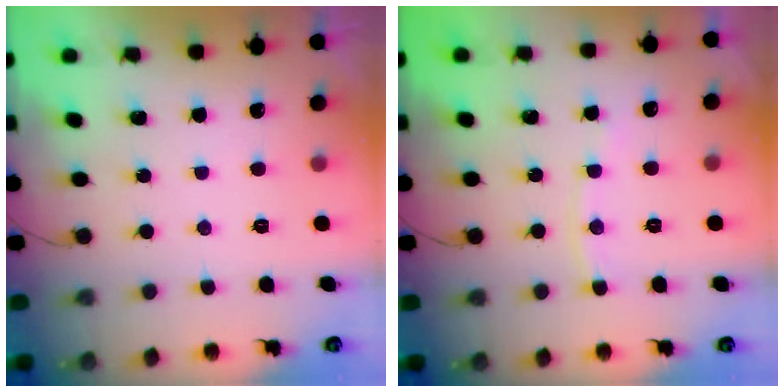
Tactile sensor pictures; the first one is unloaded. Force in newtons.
{"total": 6.5, "press": 6.5, "slide": 0.6}